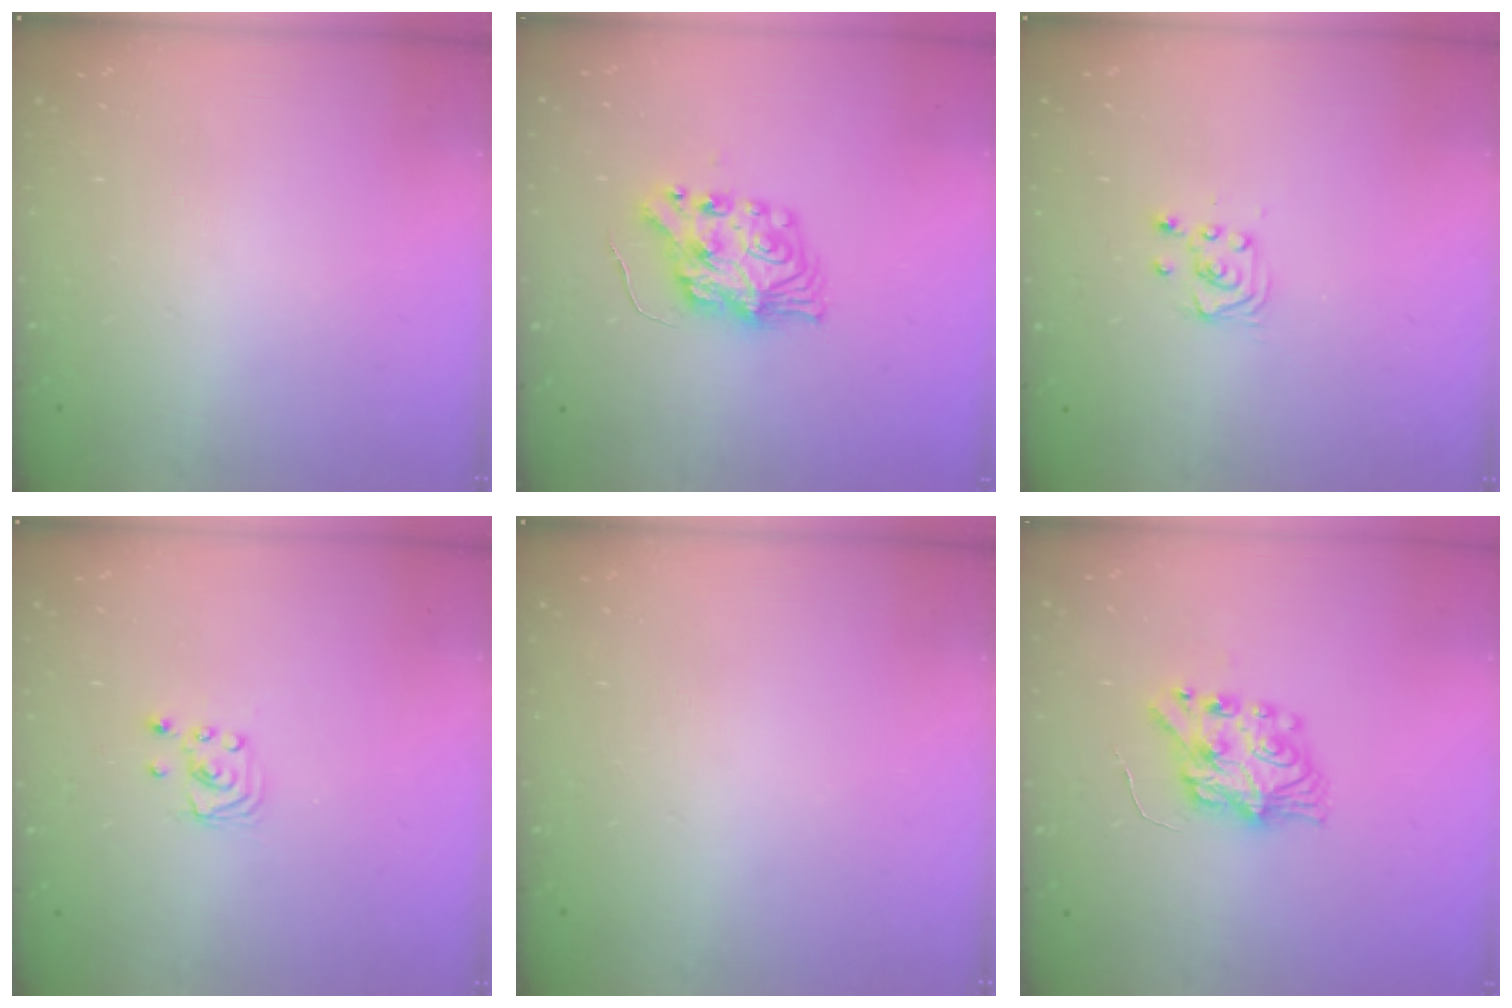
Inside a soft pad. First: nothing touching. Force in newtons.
{"total": 8.7, "press": 8.6, "slide": 0.4}
{"total": 3.6, "press": 3.6, "slide": 0.3}
{"total": 2.2, "press": 2.2, "slide": 0.2}
{"total": 0.0}
{"total": 7.7, "press": 7.7, "slide": 0.8}